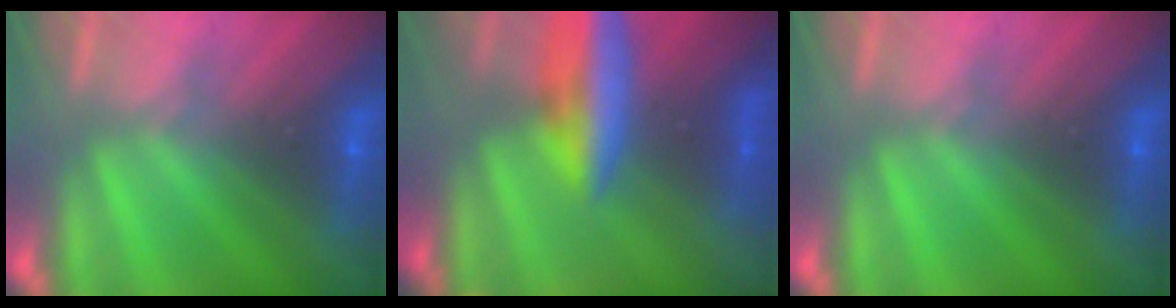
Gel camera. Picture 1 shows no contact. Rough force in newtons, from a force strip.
{"total": 6.6}
{"total": 0.0}